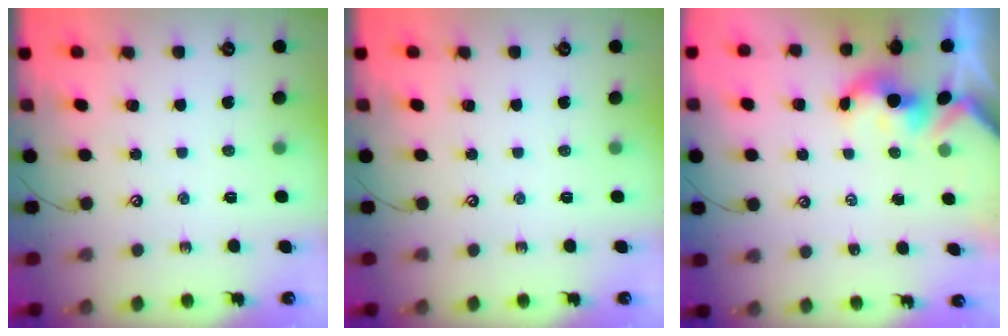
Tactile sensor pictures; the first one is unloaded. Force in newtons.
{"total": 0.0}
{"total": 1.5, "press": 1.5, "slide": 0.4}